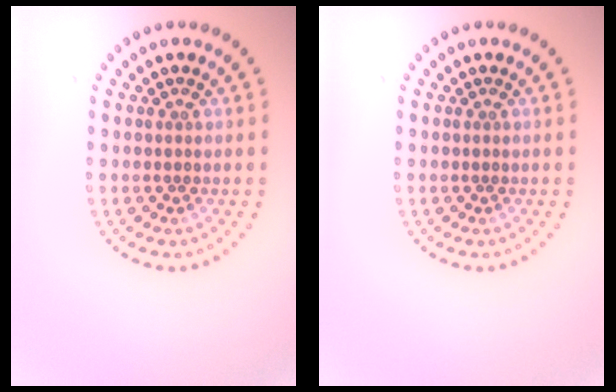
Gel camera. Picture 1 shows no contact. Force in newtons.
{"total": 0.0}